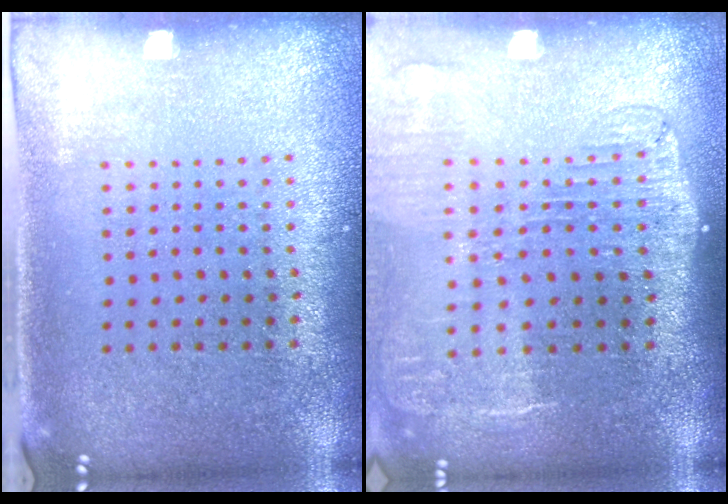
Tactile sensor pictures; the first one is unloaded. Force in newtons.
{"total": 2.2, "press": 1.8, "slide": 1.2}